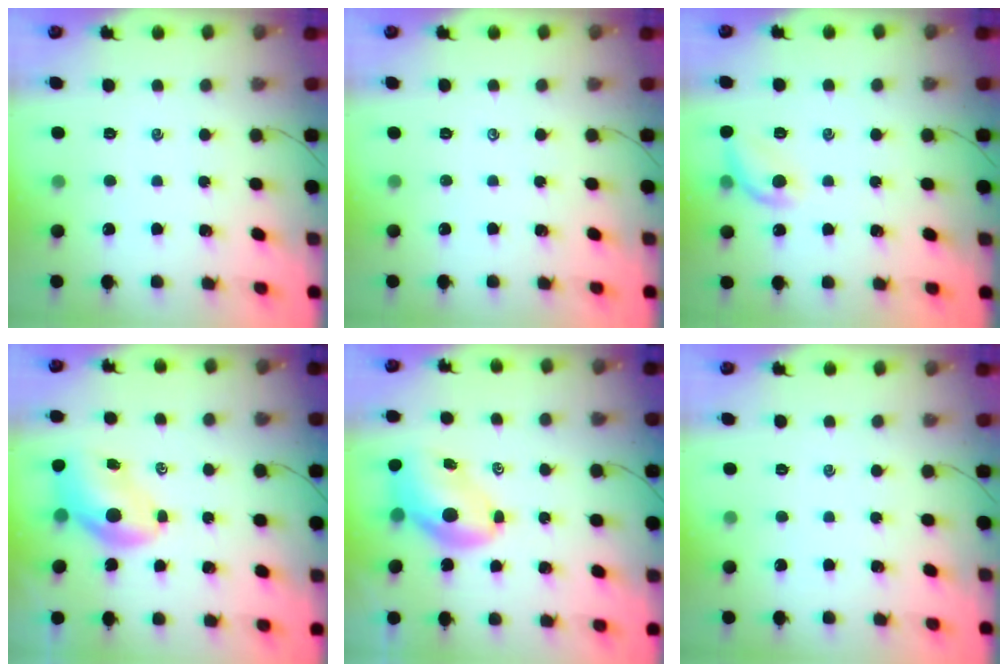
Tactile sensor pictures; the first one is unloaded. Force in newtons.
{"total": 0.0}
{"total": 9.7, "press": 9.6, "slide": 1.3}
{"total": 8.4, "press": 8.2, "slide": 1.7}
{"total": 8.8, "press": 8.6, "slide": 2.0}
{"total": 0.0}